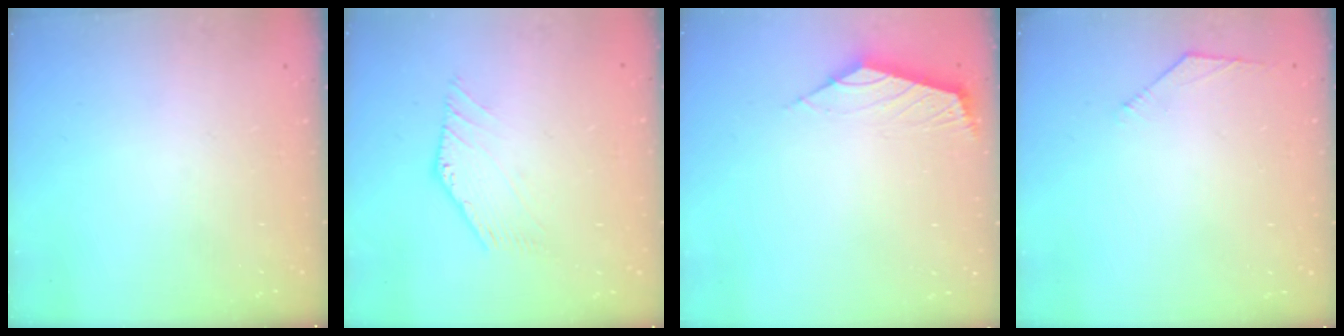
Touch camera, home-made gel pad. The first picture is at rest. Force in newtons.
{"total": 3.1, "press": 3.1, "slide": 0.4}
{"total": 2.5, "press": 2.4, "slide": 0.7}
{"total": 2.7, "press": 2.6, "slide": 0.6}